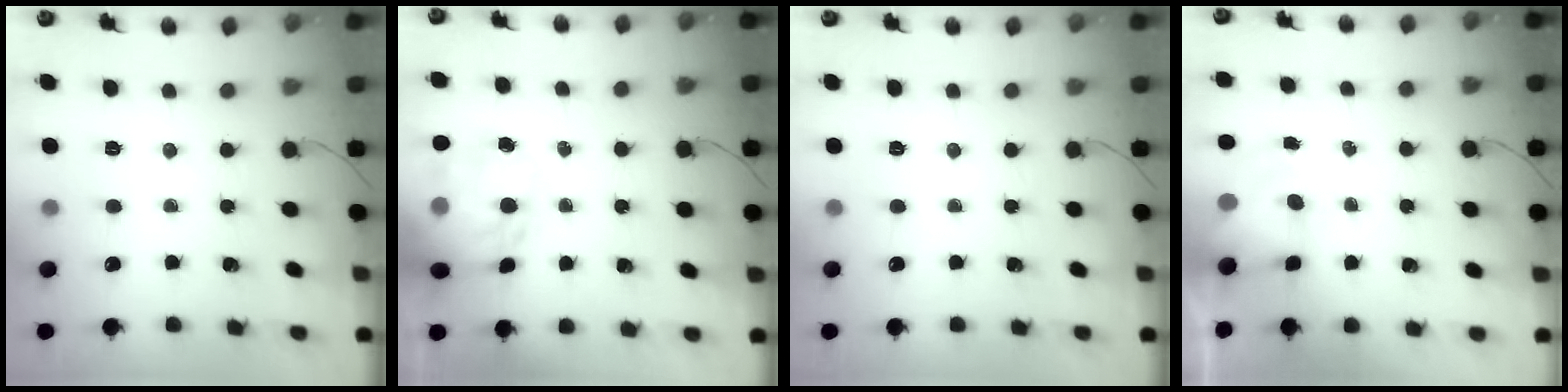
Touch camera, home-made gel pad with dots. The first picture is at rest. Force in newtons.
{"total": 17.0, "press": 16.5, "slide": 3.9}
{"total": 0.0}
{"total": 4.0, "press": 4.0, "slide": 0.7}